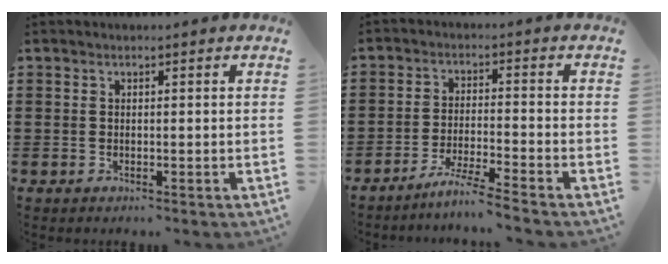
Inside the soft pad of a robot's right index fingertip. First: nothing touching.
{"total": 4.7, "force": [-4.2, -0.9, 1.9], "torque": [-0.039, -0.014, -0.082]}